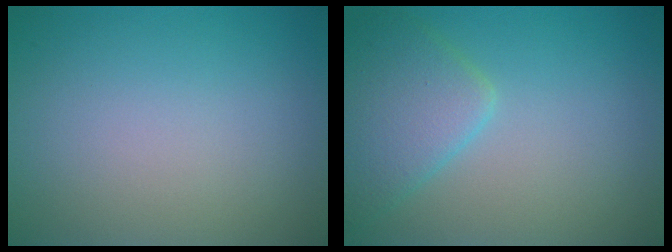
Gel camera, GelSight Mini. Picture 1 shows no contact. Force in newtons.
{"total": 4.2, "press": 4.2, "slide": 0.2}